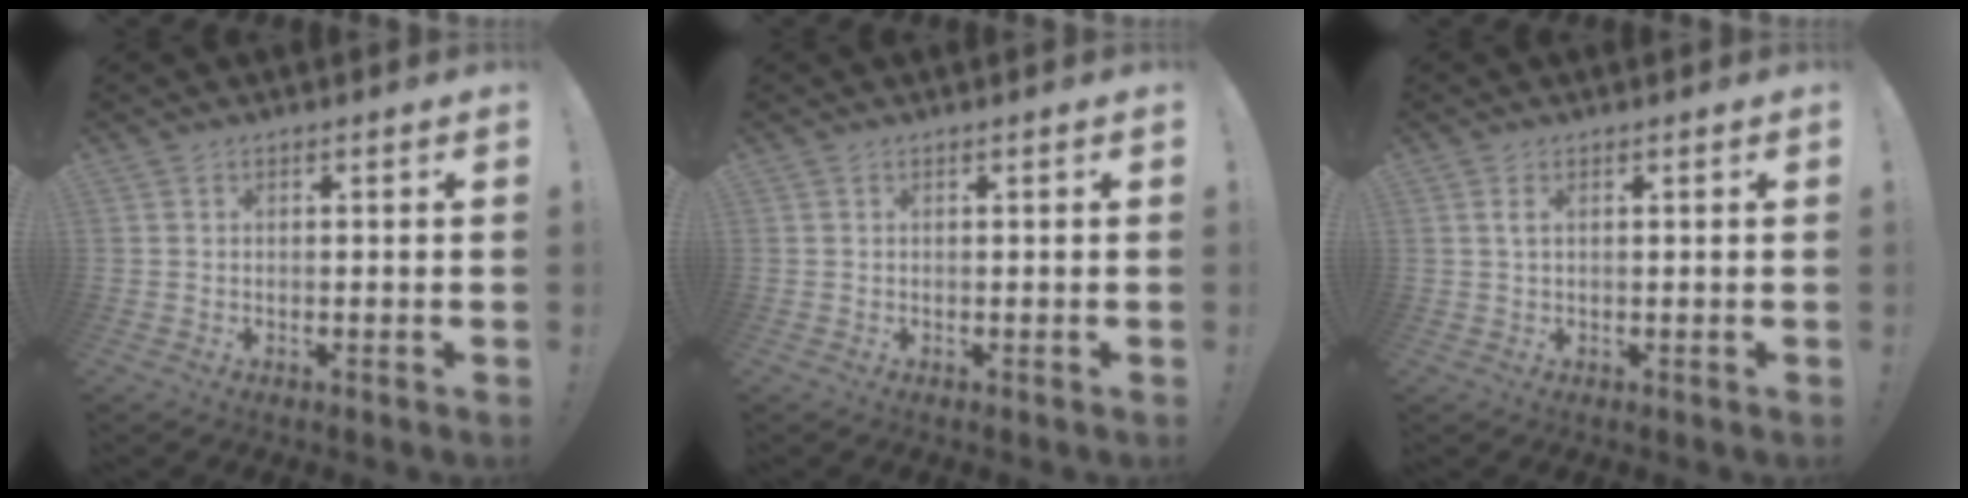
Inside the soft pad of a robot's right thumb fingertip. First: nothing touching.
{"total": 0.0}
{"total": 1.9, "force": [0.7, 0.6, 1.6], "torque": [-0.029, 0.001, 0.010]}